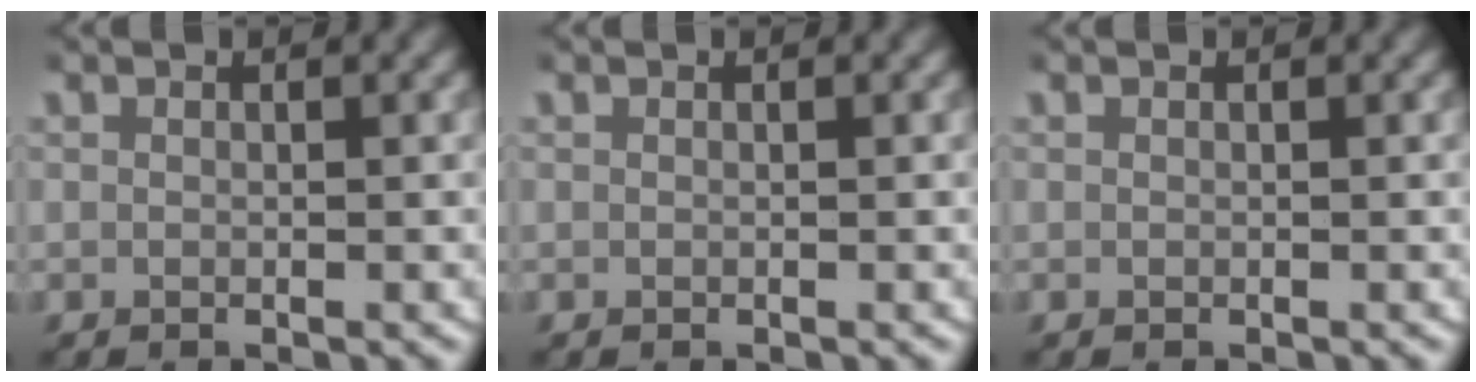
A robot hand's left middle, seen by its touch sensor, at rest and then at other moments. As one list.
[{"total": 0.0}, {"total": 0.0}]